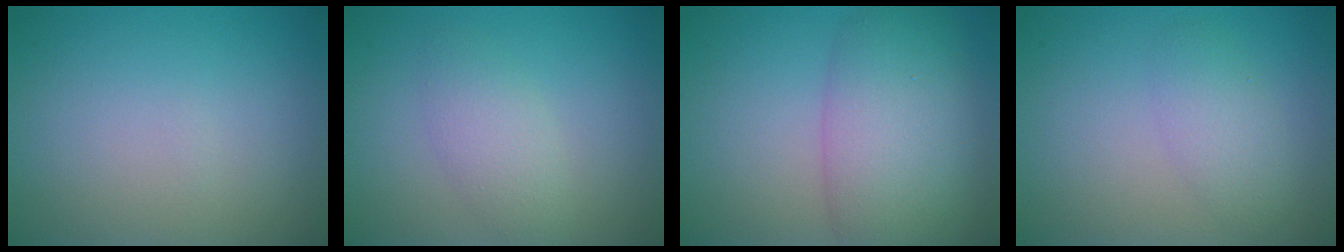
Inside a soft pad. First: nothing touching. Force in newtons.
{"total": 2.7, "press": 2.6, "slide": 0.0}
{"total": 7.6, "press": 7.6, "slide": 0.6}
{"total": 2.4, "press": 2.4, "slide": 0.0}